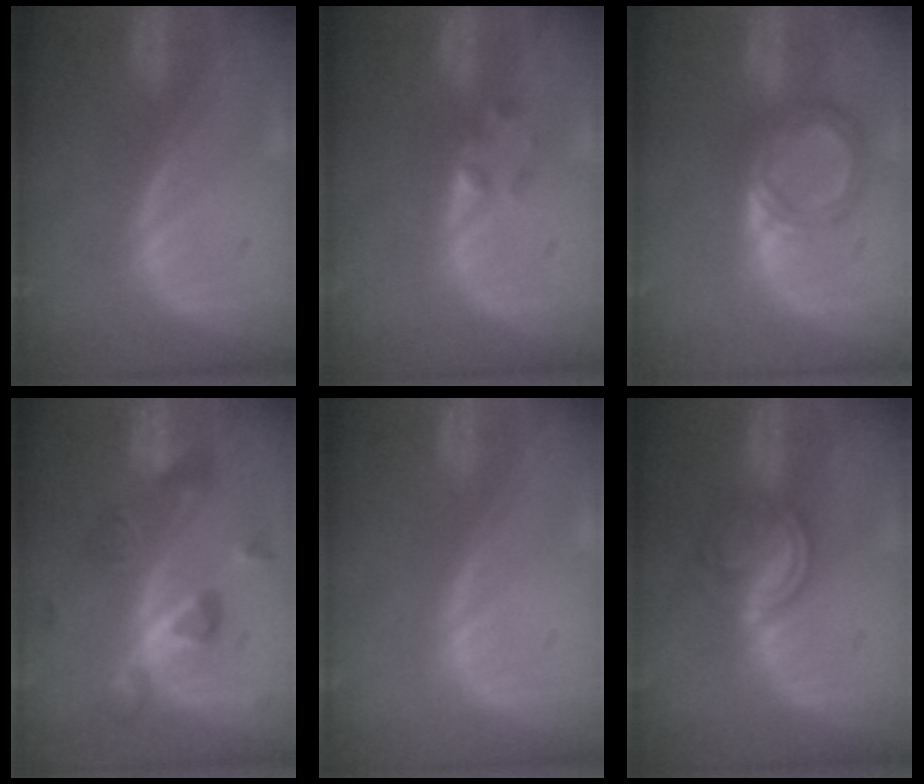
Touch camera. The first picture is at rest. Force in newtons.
{"total": 1.6, "press": 1.4, "slide": 0.9}
{"total": 5.6, "press": 5.2, "slide": 1.9}
{"total": 7.4, "press": 7.3, "slide": 0.8}
{"total": 0.0}
{"total": 5.8, "press": 5.5, "slide": 1.9}